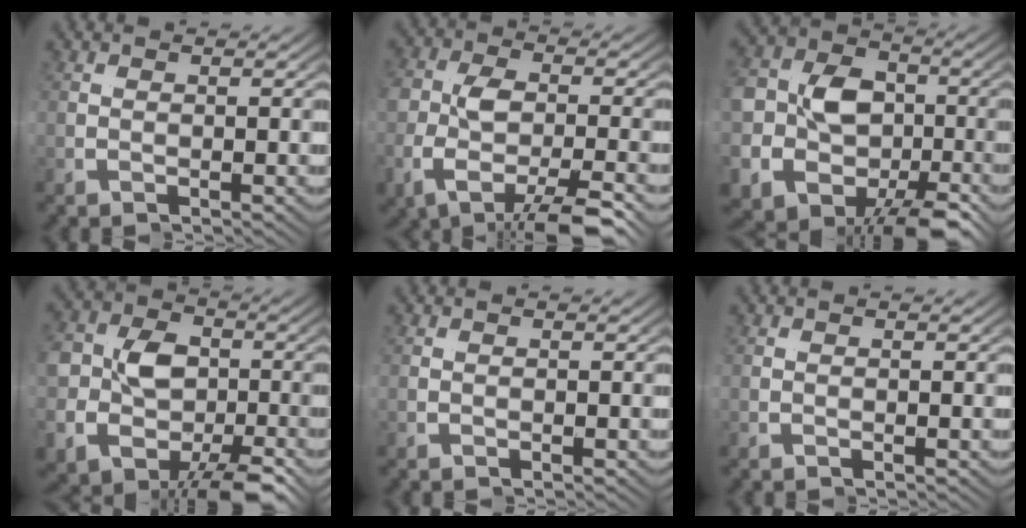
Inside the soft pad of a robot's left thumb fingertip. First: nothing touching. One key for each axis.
{"total": 4.0, "fx": -2.3, "fy": 0.3, "fz": 3.3, "tx": -0.072, "ty": 0.001, "tz": -0.039}
{"total": 15.4, "fx": -1.5, "fy": 11.2, "fz": 10.4, "tx": -0.174, "ty": -0.021, "tz": -0.022}
{"total": 10.6, "fx": -1.3, "fy": 7.5, "fz": 7.3, "tx": -0.133, "ty": -0.023, "tz": -0.014}
{"total": 0.0}
{"total": 0.0}